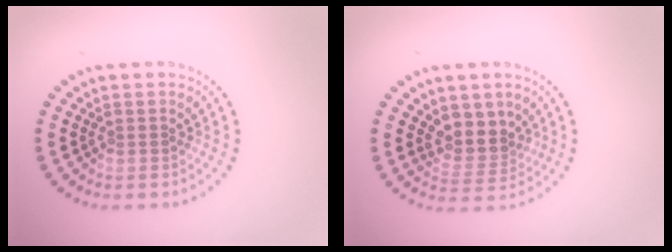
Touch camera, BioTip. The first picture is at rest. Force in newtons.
{"total": 3.2, "press": 2.6, "slide": 1.9}